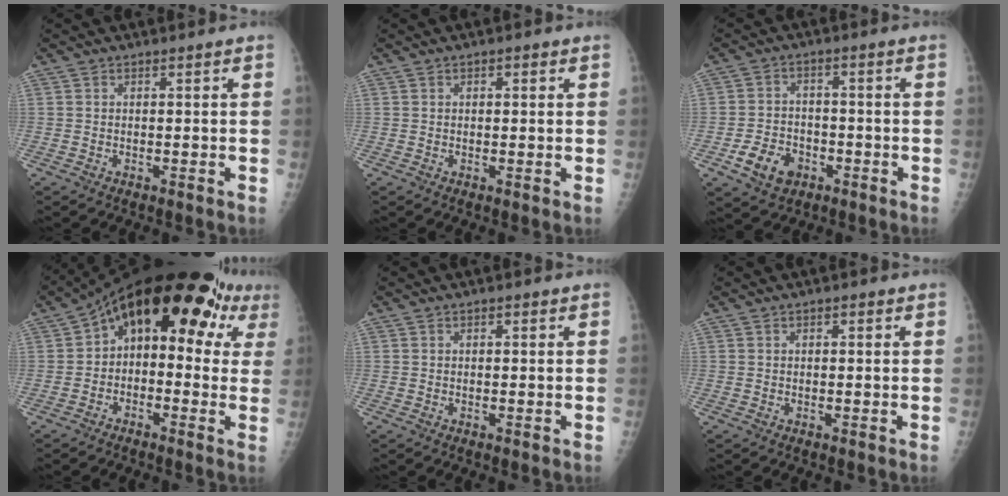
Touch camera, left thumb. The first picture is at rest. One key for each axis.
{"total": 1.5, "fx": 0.7, "fy": 0.8, "fz": 1.0, "tx": -0.008, "ty": 0.000, "tz": 0.008}
{"total": 7.6, "fx": -3.4, "fy": 5.6, "fz": 3.8, "tx": -0.050, "ty": 0.018, "tz": -0.056}
{"total": 18.2, "fx": 5.3, "fy": 9.9, "fz": 14.4, "tx": -0.148, "ty": 0.041, "tz": 0.055}
{"total": 0.9, "fx": 0.4, "fy": 0.5, "fz": 0.6, "tx": -0.005, "ty": 0.001, "tz": 0.004}
{"total": 1.2, "fx": 0.6, "fy": 0.7, "fz": 0.9, "tx": -0.007, "ty": 0.000, "tz": 0.006}